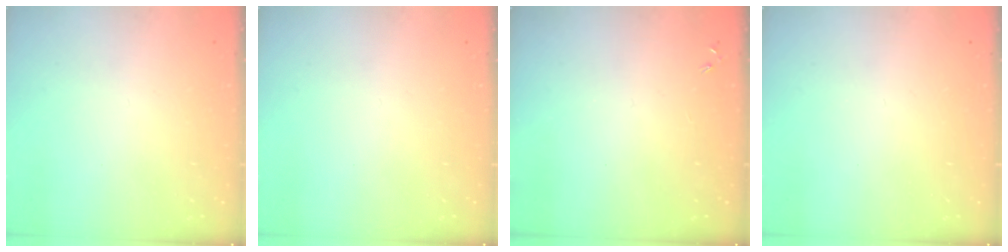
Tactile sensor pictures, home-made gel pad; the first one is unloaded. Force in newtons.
{"total": 0.0}
{"total": 0.0}
{"total": 0.0}